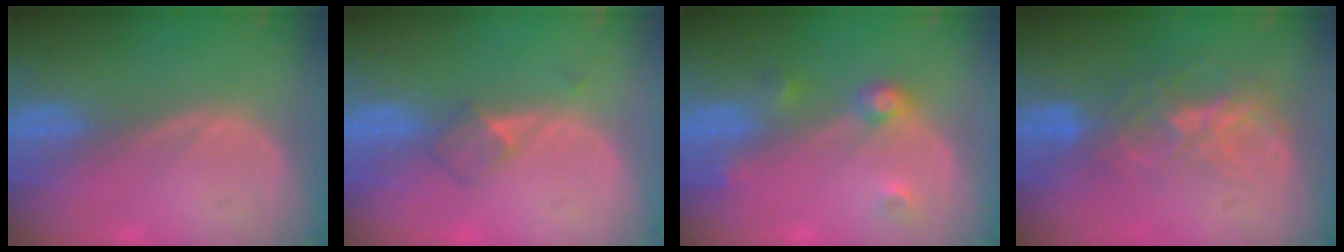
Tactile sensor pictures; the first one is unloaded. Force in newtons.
{"total": 3.0, "press": 2.7, "slide": 1.2}
{"total": 3.7, "press": 3.4, "slide": 1.3}
{"total": 6.7, "press": 5.9, "slide": 3.2}